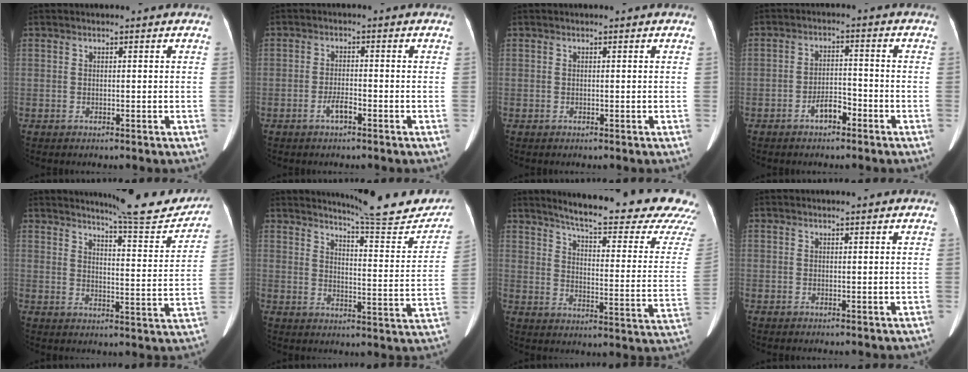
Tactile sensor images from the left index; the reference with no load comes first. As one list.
[{"total": 2.2, "force": [-1.4, 0.4, 1.7], "torque": [-0.034, 0.000, -0.026]}, {"total": 0.0}, {"total": 3.5, "force": [-2.3, 1.4, 2.2], "torque": [-0.041, 0.008, -0.041]}, {"total": 13.4, "force": [12.8, 0.9, 3.9], "torque": [-0.045, -0.044, 0.154]}, {"total": 16.9, "force": [15.8, 1.5, 5.9], "torque": [-0.068, -0.067, 0.185]}, {"total": 27.1, "force": [24.2, 2.4, 11.8], "torque": [-0.161, -0.098, 0.286]}, {"total": 1.1, "force": [1.1, 0.0, 0.3], "torque": [-0.009, 0.008, 0.015]}]